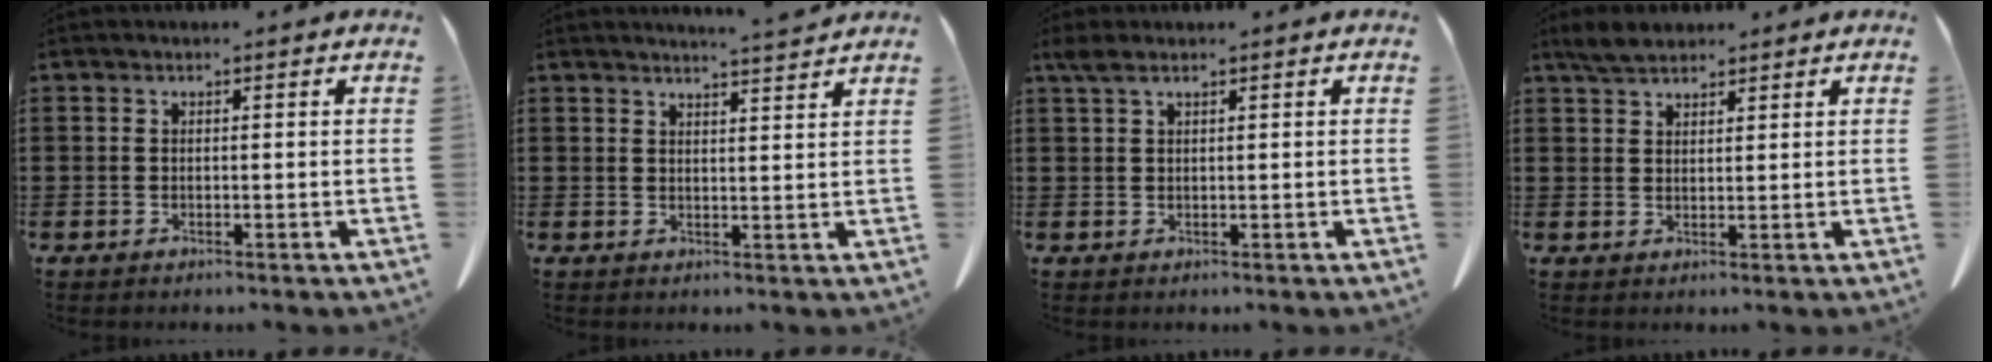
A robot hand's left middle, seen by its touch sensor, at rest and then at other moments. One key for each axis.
{"total": 3.4, "fx": 3.3, "fy": -0.5, "fz": 0.5, "tx": -0.018, "ty": -0.012, "tz": 0.062}
{"total": 1.7, "fx": 1.0, "fy": 0.5, "fz": 1.2, "tx": -0.028, "ty": 0.001, "tz": 0.019}
{"total": 3.3, "fx": 2.9, "fy": 1.1, "fz": 1.3, "tx": -0.033, "ty": 0.001, "tz": 0.056}